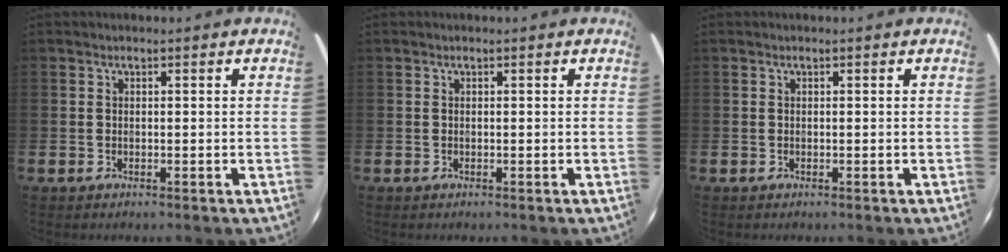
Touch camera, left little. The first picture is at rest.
{"total": 0.0}
{"total": 0.0}